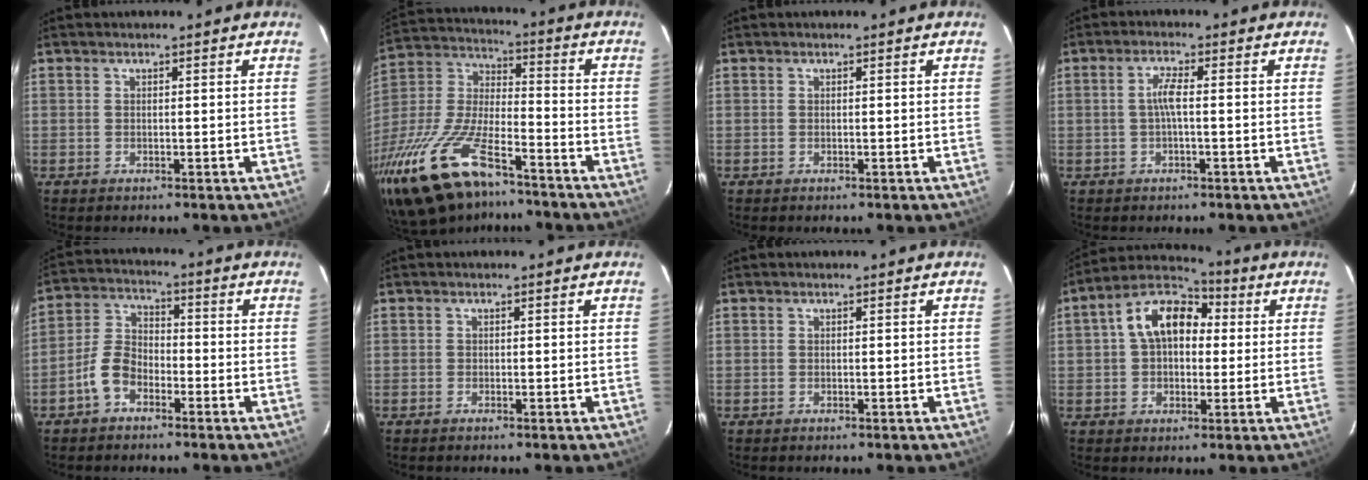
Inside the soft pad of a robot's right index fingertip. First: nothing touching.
{"total": 24.7, "force": [-16.8, 8.9, 15.9], "torque": [-0.339, -0.040, -0.301]}
{"total": 0.0}
{"total": 2.9, "force": [-0.3, 0.2, 2.8], "torque": [-0.059, 0.006, -0.005]}
{"total": 6.7, "force": [-3.9, 4.1, 3.7], "torque": [-0.081, 0.018, -0.079]}
{"total": 0.0}
{"total": 0.0}
{"total": 11.7, "force": [2.1, 7.8, 8.4], "torque": [-0.149, 0.043, 0.029]}